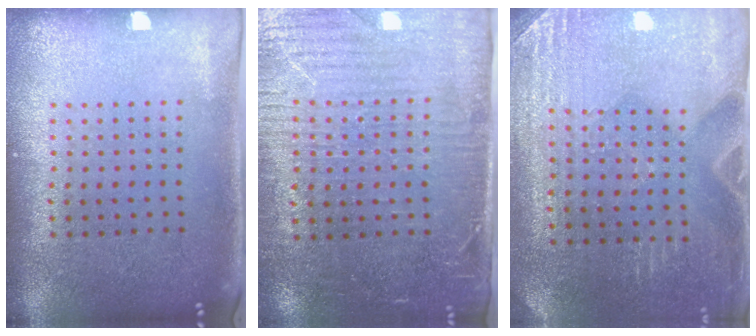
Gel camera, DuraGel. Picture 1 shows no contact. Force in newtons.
{"total": 3.5, "press": 3.2, "slide": 1.5}
{"total": 3.0, "press": 2.9, "slide": 0.6}